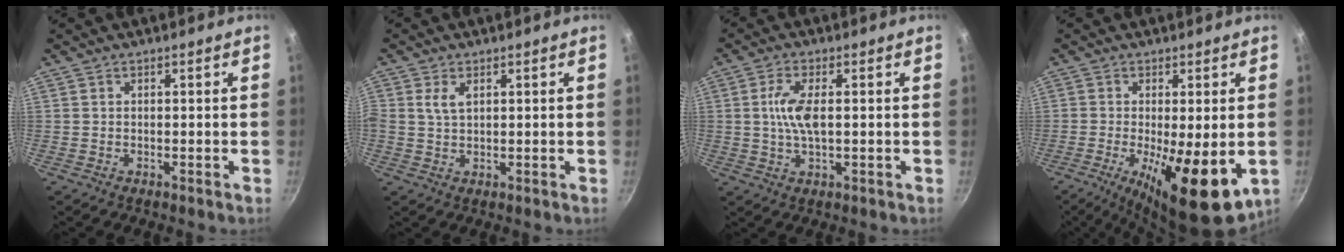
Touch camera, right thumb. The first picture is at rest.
{"total": 3.2, "force": [1.1, 1.8, 2.3], "torque": [-0.044, -0.003, 0.022]}
{"total": 6.5, "force": [0.6, 2.5, 5.9], "torque": [-0.126, 0.003, 0.009]}
{"total": 14.7, "force": [-3.3, 4.7, 13.5], "torque": [-0.210, -0.012, -0.039]}